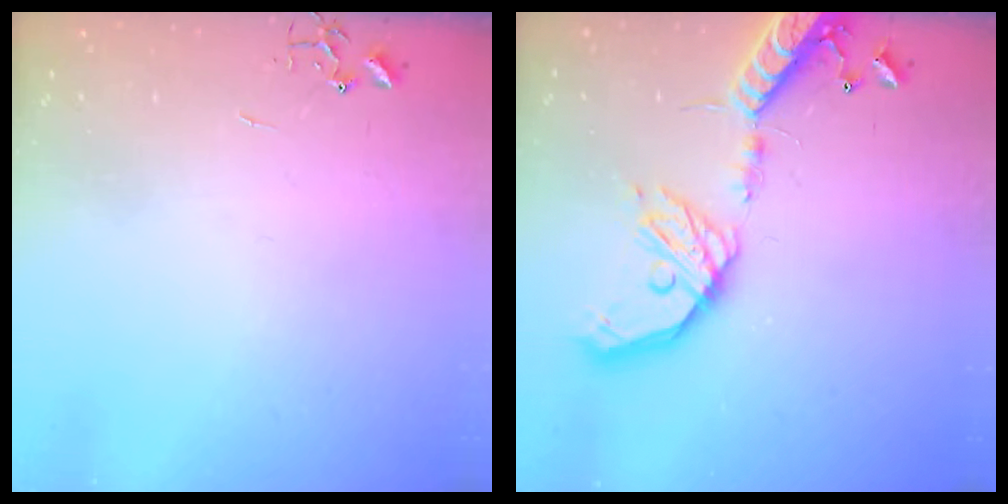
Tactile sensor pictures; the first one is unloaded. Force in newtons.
{"total": 20.9, "press": 20.5, "slide": 3.9}